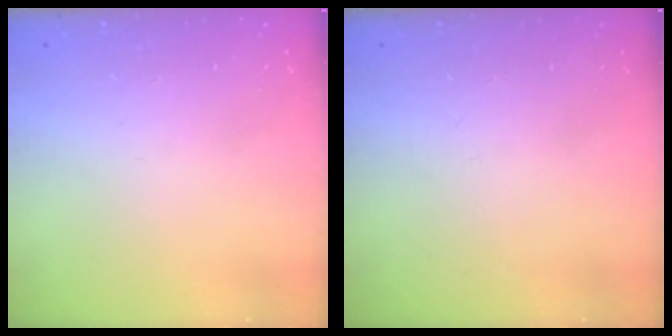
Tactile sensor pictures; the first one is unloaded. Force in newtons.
{"total": 0.0}